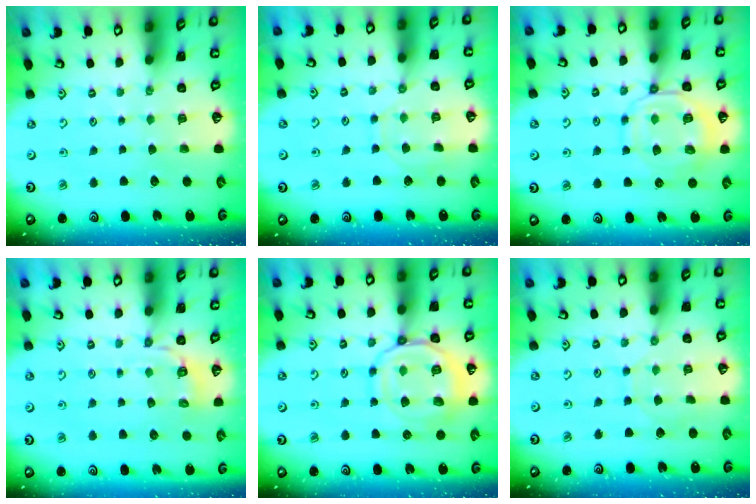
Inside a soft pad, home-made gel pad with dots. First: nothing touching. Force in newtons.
{"total": 7.9, "press": 7.8, "slide": 1.0}
{"total": 10.2, "press": 10.1, "slide": 1.3}
{"total": 4.0, "press": 3.6, "slide": 1.7}
{"total": 14.8, "press": 14.8, "slide": 1.2}
{"total": 5.6, "press": 5.6, "slide": 0.1}